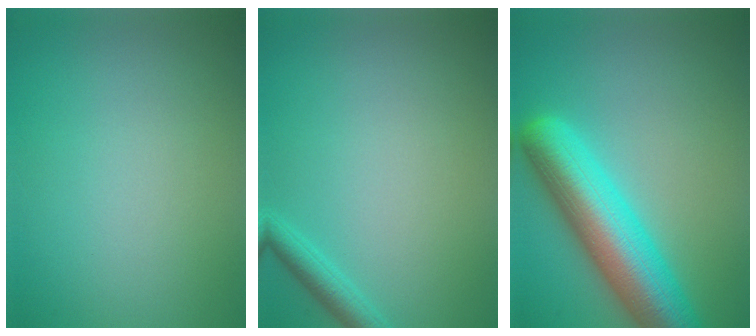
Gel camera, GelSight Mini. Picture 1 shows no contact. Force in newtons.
{"total": 1.9, "press": 1.9, "slide": 0.1}
{"total": 9.2, "press": 9.2, "slide": 0.3}